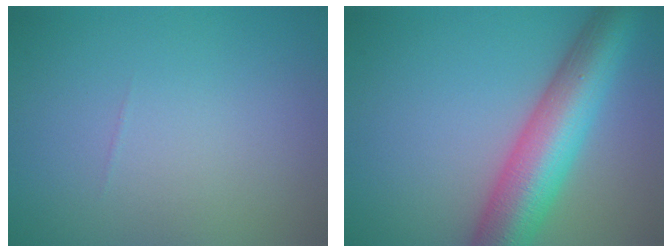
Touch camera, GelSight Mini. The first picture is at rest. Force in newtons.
{"total": 9.0, "press": 9.0, "slide": 0.3}